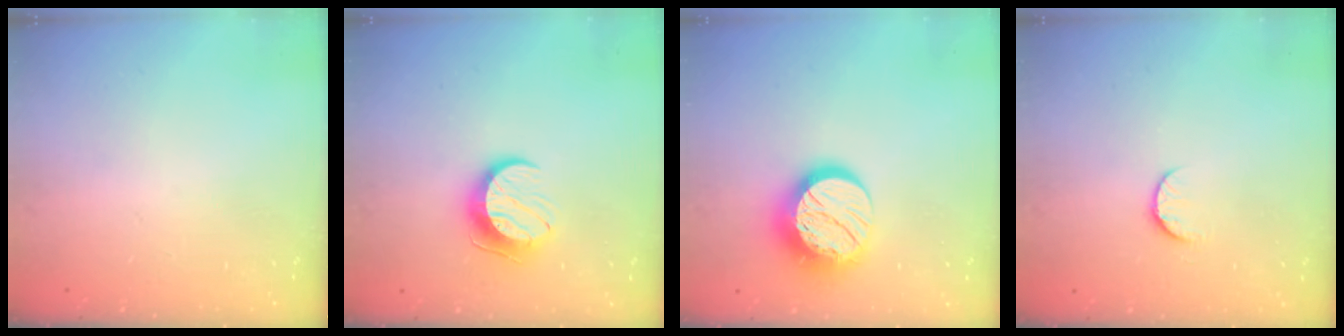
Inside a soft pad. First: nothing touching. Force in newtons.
{"total": 9.8, "press": 9.8, "slide": 0.2}
{"total": 15.1, "press": 15.1, "slide": 0.8}
{"total": 5.1, "press": 5.1, "slide": 0.5}